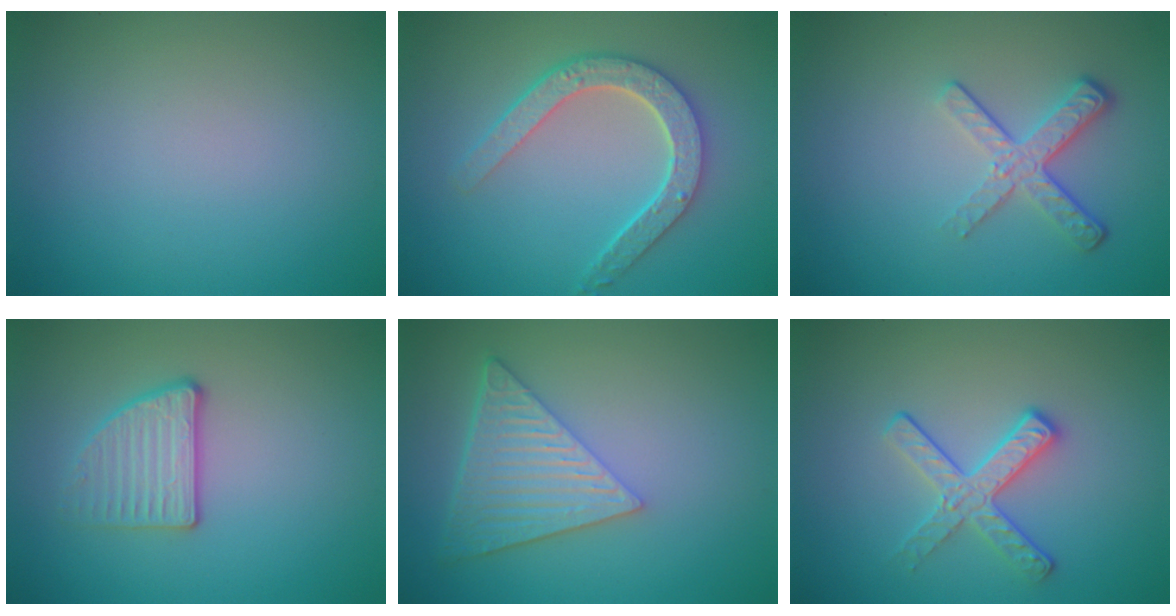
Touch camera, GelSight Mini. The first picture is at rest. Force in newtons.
{"total": 4.7, "press": 3.8, "slide": 2.7}
{"total": 3.5, "press": 2.6, "slide": 2.4}
{"total": 2.7, "press": 2.5, "slide": 1.2}
{"total": 6.2, "press": 4.5, "slide": 4.3}
{"total": 2.8, "press": 2.6, "slide": 1.1}